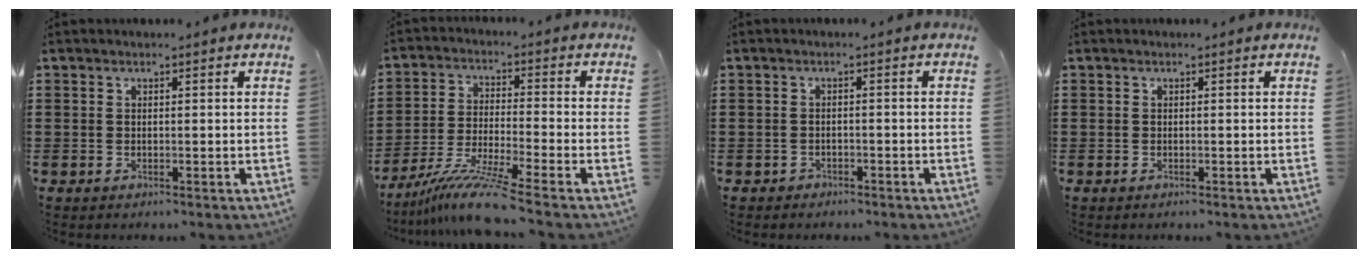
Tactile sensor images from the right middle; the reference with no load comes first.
{"total": 9.2, "force": [-7.5, 0.0, 5.2], "torque": [-0.101, -0.008, -0.148]}
{"total": 1.7, "force": [-1.6, 0.6, -0.1], "torque": [-0.005, 0.003, -0.036]}
{"total": 0.0}